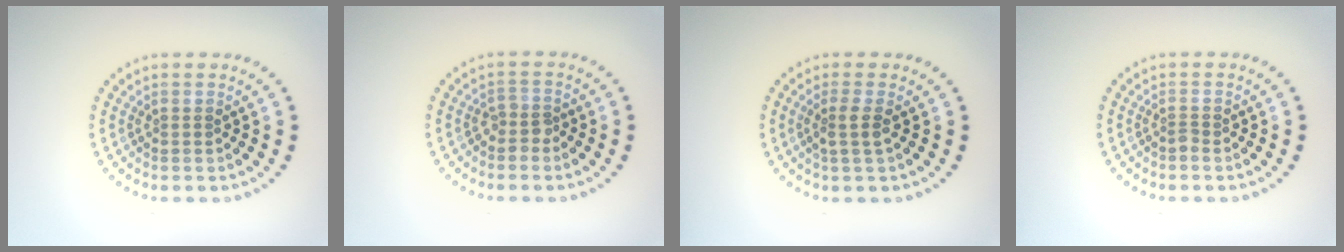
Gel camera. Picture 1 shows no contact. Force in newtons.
{"total": 1.5, "press": 1.0, "slide": 1.0}
{"total": 1.7, "press": 1.4, "slide": 1.0}
{"total": 0.7, "press": 0.4, "slide": 0.5}